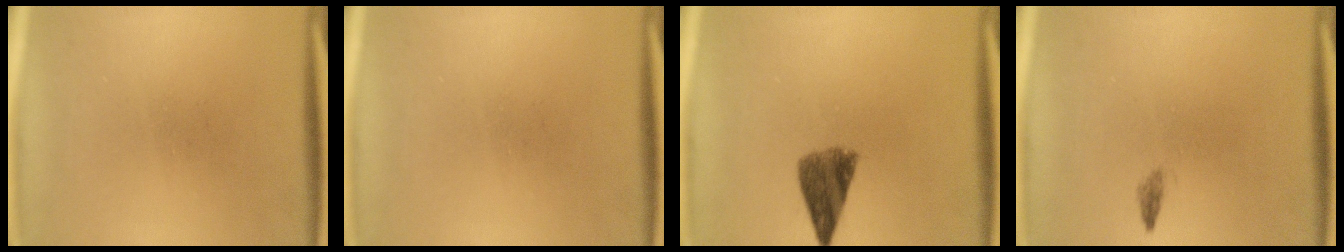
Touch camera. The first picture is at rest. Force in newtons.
{"total": 0.0}
{"total": 5.9}
{"total": 0.8}